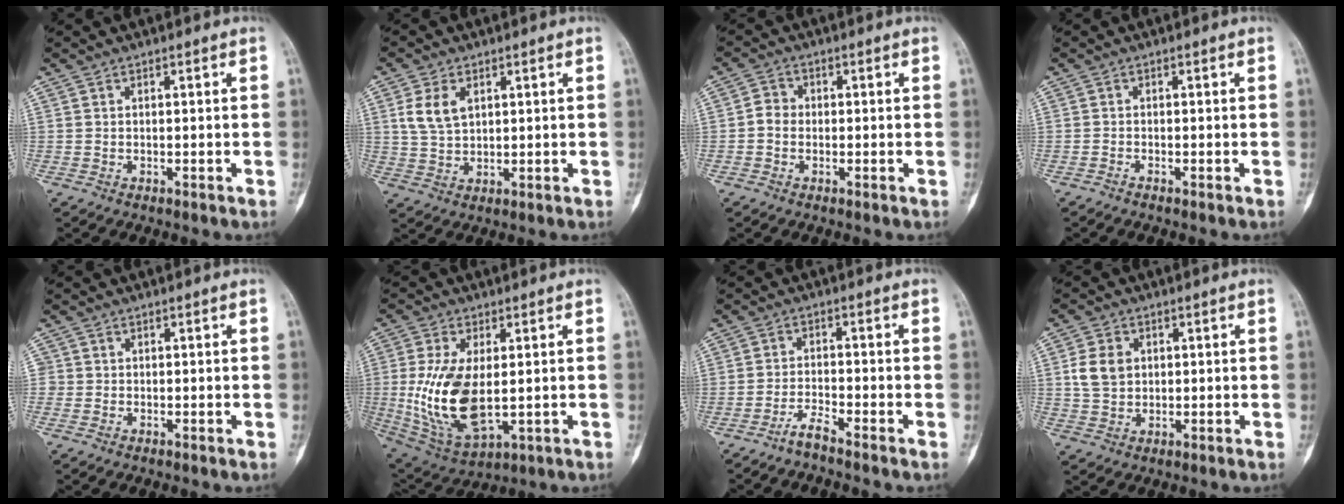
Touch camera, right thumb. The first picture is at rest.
{"total": 6.1, "force": [2.1, 3.8, 4.2], "torque": [-0.077, -0.002, 0.048]}
{"total": 2.9, "force": [-0.5, 2.5, 1.2], "torque": [-0.009, 0.009, -0.017]}
{"total": 0.5, "force": [-0.5, -0.1, 0.2], "torque": [-0.008, -0.001, -0.013]}
{"total": 1.2, "force": [-0.1, 1.2, 0.1], "torque": [0.008, 0.005, -0.004]}
{"total": 15.3, "force": [-0.2, 7.7, 13.2], "torque": [-0.266, -0.013, 0.016]}
{"total": 2.8, "force": [-2.5, -0.3, 1.2], "torque": [-0.033, 0.008, -0.054]}
{"total": 6.0, "force": [1.2, 4.7, 3.5], "torque": [-0.058, 0.000, 0.023]}